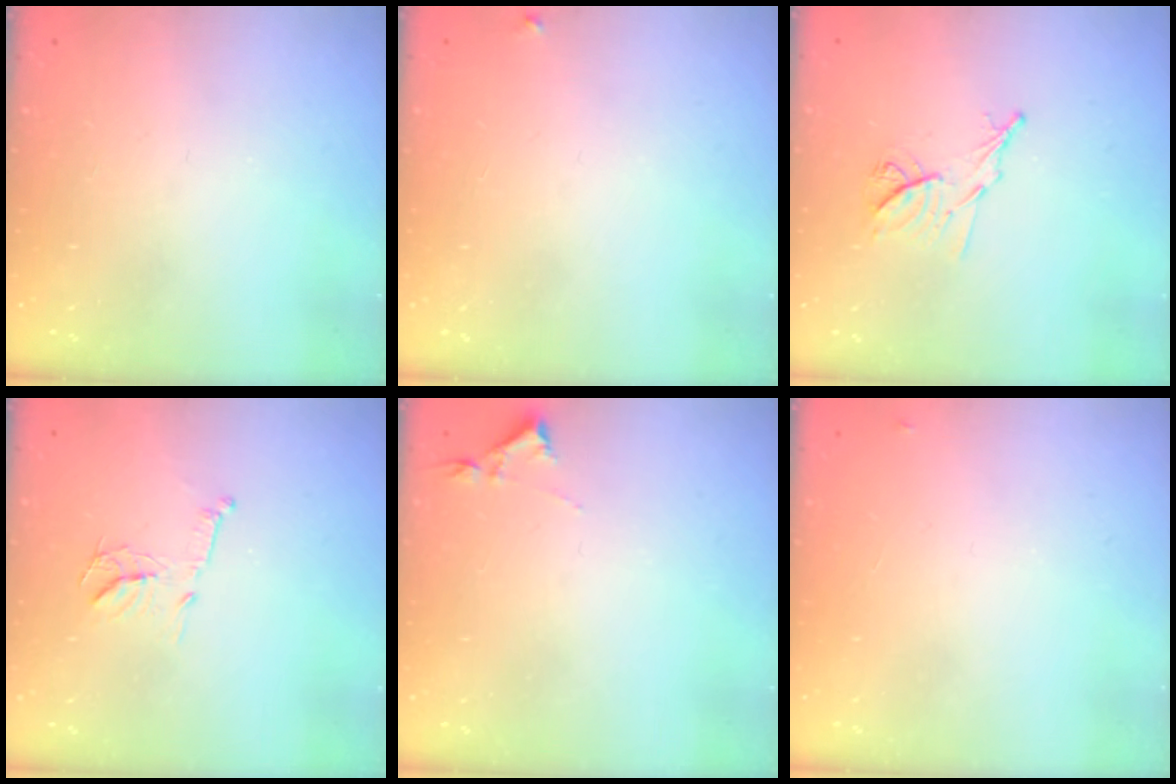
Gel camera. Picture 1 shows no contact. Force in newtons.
{"total": 3.3, "press": 3.3, "slide": 0.4}
{"total": 8.6, "press": 8.6, "slide": 0.7}
{"total": 9.7, "press": 9.7, "slide": 0.3}
{"total": 2.9, "press": 2.9, "slide": 0.5}
{"total": 2.8, "press": 2.8, "slide": 0.4}